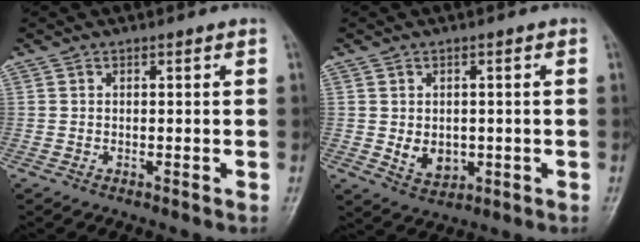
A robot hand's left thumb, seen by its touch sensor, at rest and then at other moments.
{"total": 5.0, "force": [-0.5, 3.9, 3.1], "torque": [-0.030, -0.006, 0.004]}